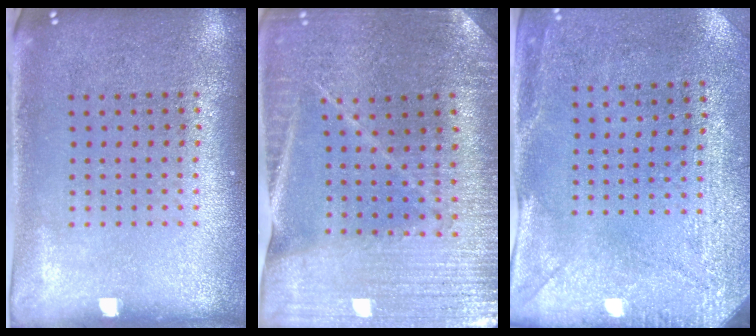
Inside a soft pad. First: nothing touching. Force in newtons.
{"total": 2.3, "press": 2.3, "slide": 0.1}
{"total": 3.0, "press": 2.3, "slide": 1.9}